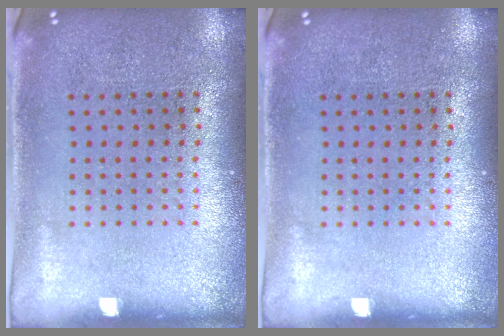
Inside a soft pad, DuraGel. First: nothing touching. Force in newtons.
{"total": 0.0}